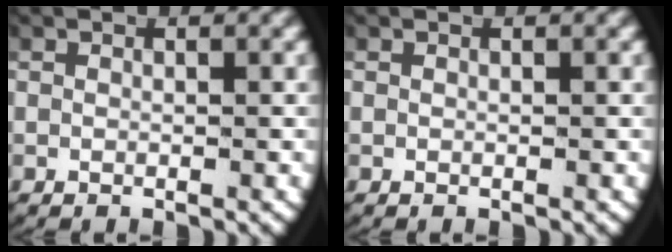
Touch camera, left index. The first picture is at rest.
{"total": 0.0}